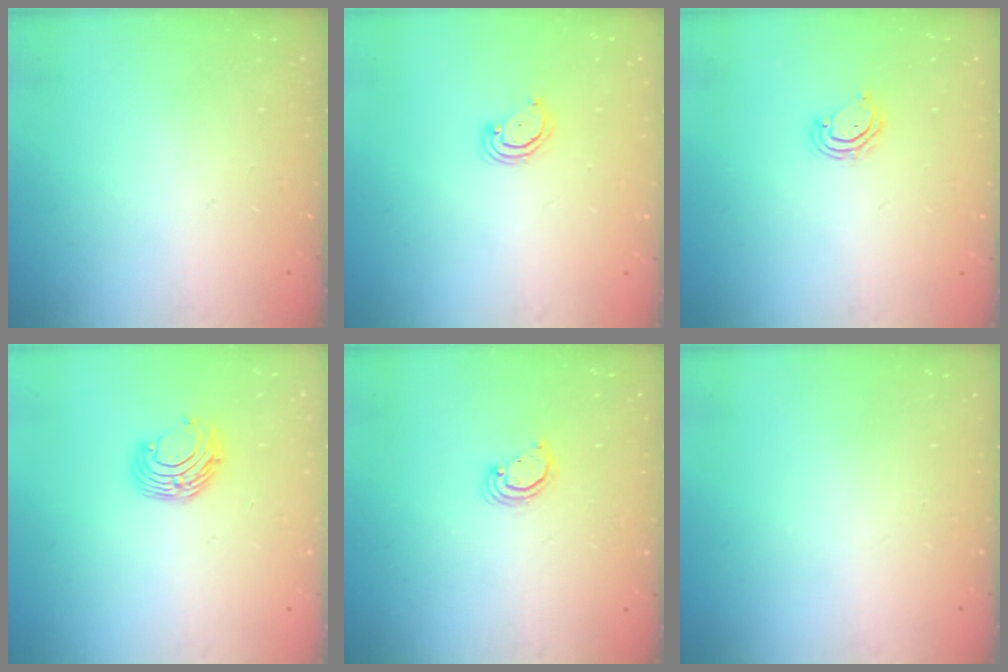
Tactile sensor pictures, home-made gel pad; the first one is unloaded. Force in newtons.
{"total": 2.9, "press": 2.9, "slide": 0.3}
{"total": 4.6, "press": 4.6, "slide": 0.3}
{"total": 8.8, "press": 8.8, "slide": 0.9}
{"total": 2.6, "press": 2.6, "slide": 0.2}
{"total": 0.0}